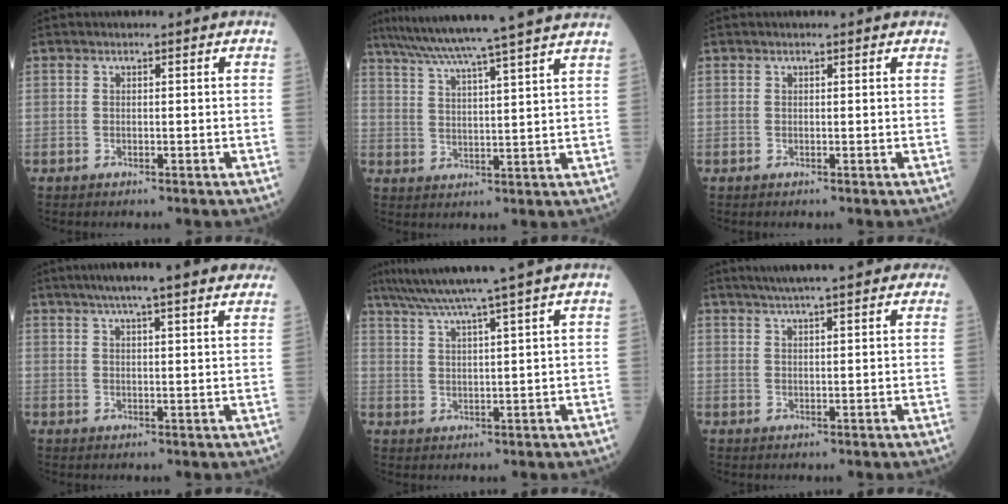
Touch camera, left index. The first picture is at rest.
{"total": 19.2, "force": [16.6, -2.0, 9.5], "torque": [-0.166, -0.003, 0.228]}
{"total": 1.2, "force": [1.1, 0.4, 0.3], "torque": [-0.011, 0.015, 0.006]}
{"total": 15.6, "force": [12.7, 1.1, 8.9], "torque": [-0.131, 0.035, 0.160]}
{"total": 11.1, "force": [9.2, -2.6, 5.6], "torque": [-0.097, 0.002, 0.137]}
{"total": 14.2, "force": [11.9, 2.0, 7.5], "torque": [-0.108, 0.038, 0.155]}